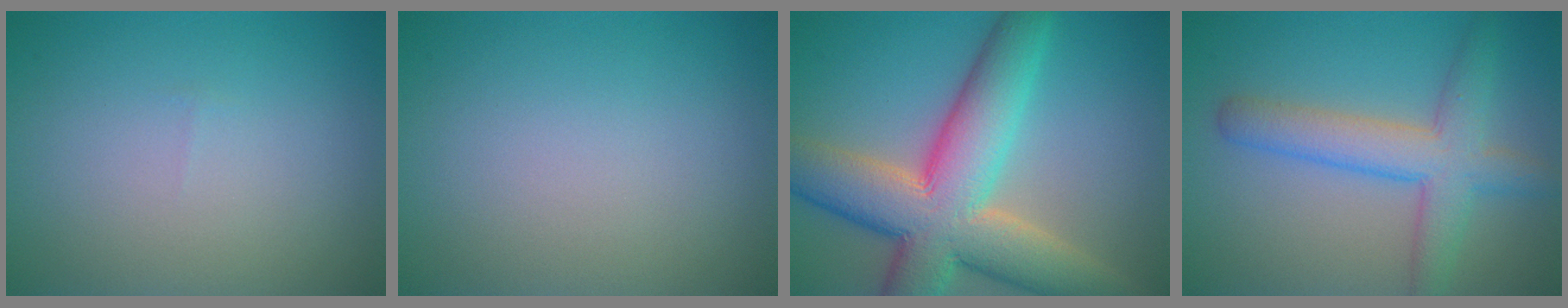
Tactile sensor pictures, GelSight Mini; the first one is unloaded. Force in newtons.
{"total": 0.0}
{"total": 12.1, "press": 12.0, "slide": 0.9}
{"total": 5.4, "press": 5.4, "slide": 0.1}